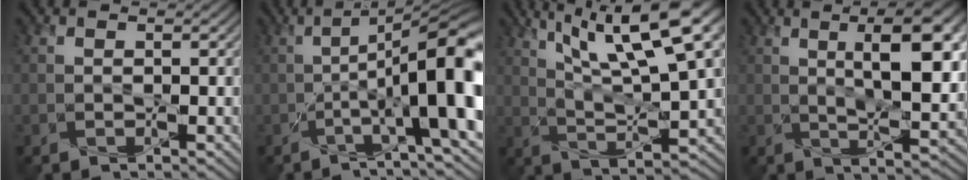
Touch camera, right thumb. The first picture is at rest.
{"total": 12.8, "force": [-1.4, 3.0, 12.4], "torque": [-0.178, 0.010, -0.033]}
{"total": 14.7, "force": [7.9, 3.8, 11.8], "torque": [-0.214, 0.011, 0.126]}
{"total": 10.3, "force": [3.0, 3.4, 9.3], "torque": [-0.128, 0.008, 0.036]}